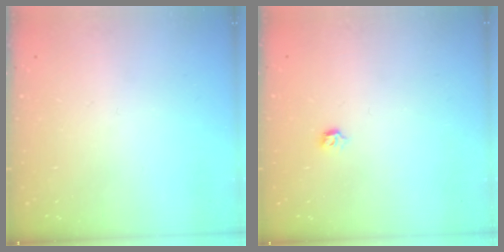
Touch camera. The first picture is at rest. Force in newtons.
{"total": 2.8, "press": 2.7, "slide": 0.8}